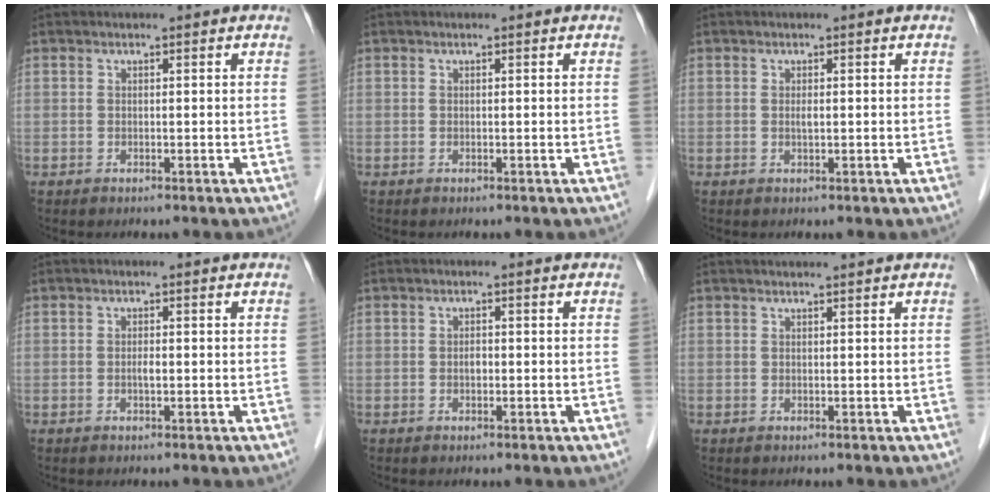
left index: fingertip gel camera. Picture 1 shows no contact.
{"total": 0.0}
{"total": 0.7, "force": [0.1, 0.1, 0.6], "torque": [-0.014, -0.002, 0.001]}
{"total": 0.9, "force": [-0.2, 0.2, 0.8], "torque": [-0.016, 0.000, -0.003]}
{"total": 0.9, "force": [-0.2, 0.5, 0.7], "torque": [-0.013, 0.001, -0.004]}
{"total": 1.9, "force": [1.8, -0.4, 0.6], "torque": [-0.006, 0.012, 0.029]}